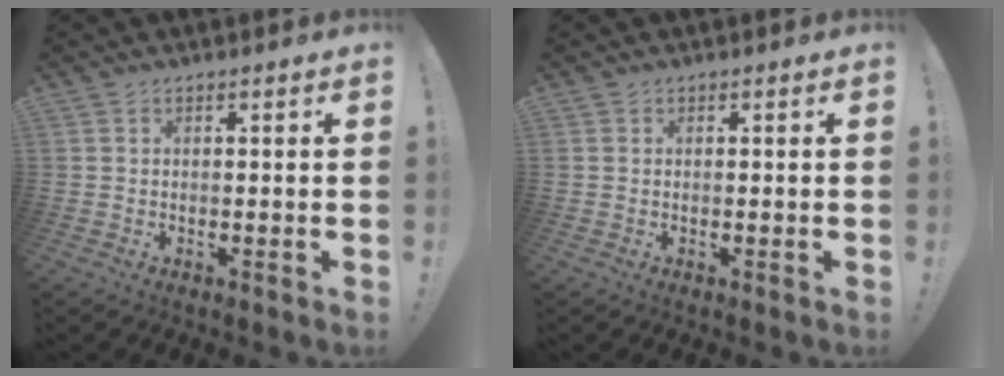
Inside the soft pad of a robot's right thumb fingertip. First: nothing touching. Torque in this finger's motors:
{"motor_torque": [0.13, 0.02, 0.41, -0.12, -0.09]}